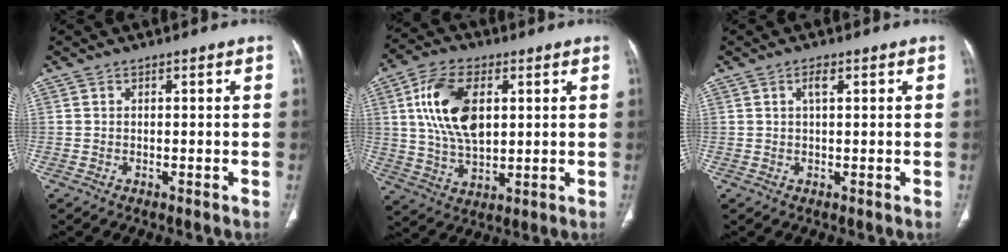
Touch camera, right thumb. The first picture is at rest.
{"total": 14.5, "force": [3.5, 8.2, 11.4], "torque": [-0.209, -0.005, 0.069]}
{"total": 2.1, "force": [0.9, 0.8, 1.8], "torque": [-0.033, 0.001, 0.015]}